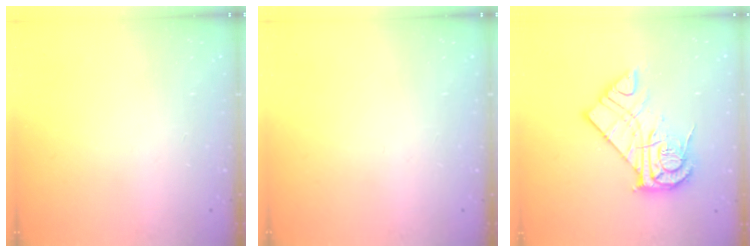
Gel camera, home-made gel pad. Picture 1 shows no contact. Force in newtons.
{"total": 0.0}
{"total": 15.8, "press": 15.7, "slide": 1.3}